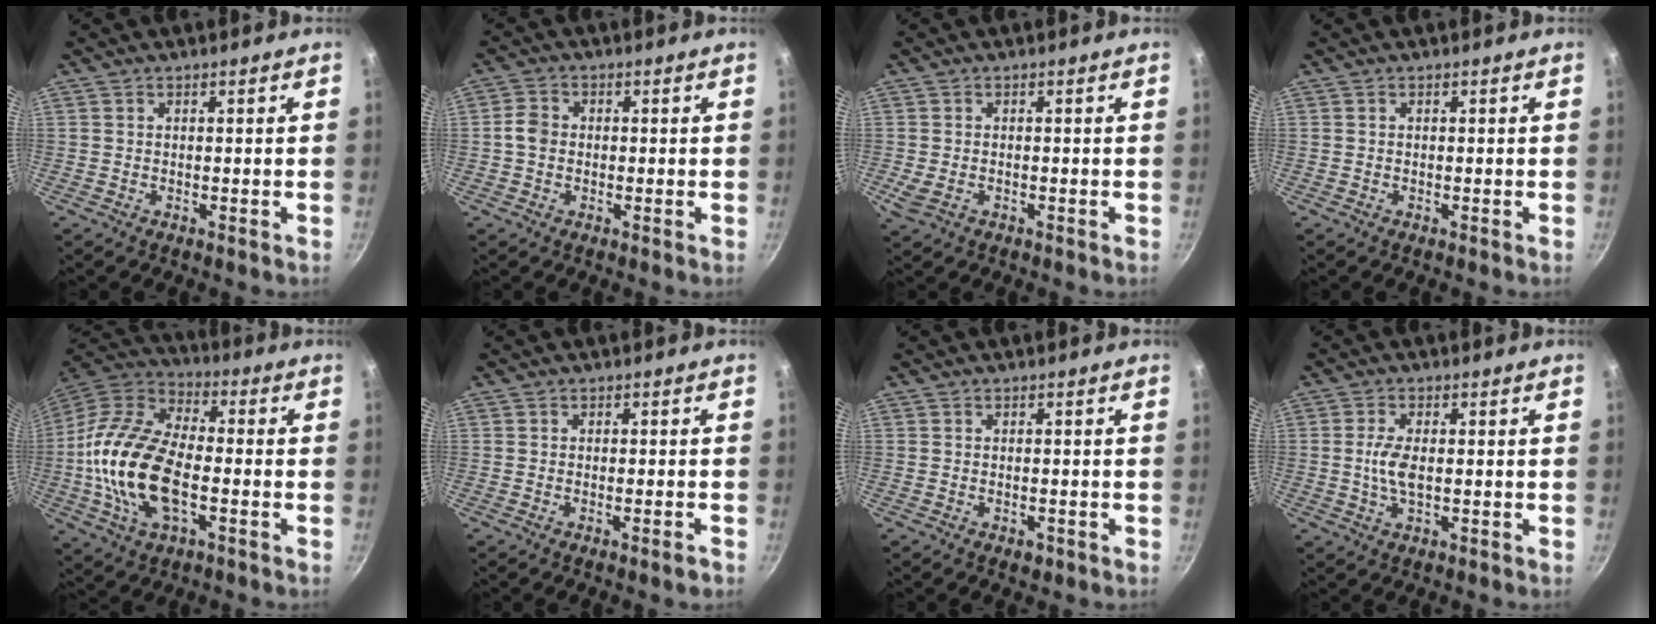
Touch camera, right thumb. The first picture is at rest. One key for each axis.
{"total": 3.3, "fx": -0.3, "fy": 2.7, "fz": 1.9, "tx": -0.030, "ty": 0.010, "tz": -0.012}
{"total": 3.0, "fx": -0.8, "fy": 2.0, "fz": 2.1, "tx": -0.043, "ty": -0.008, "tz": -0.011}
{"total": 0.0}
{"total": 20.7, "fx": -3.3, "fy": 11.0, "fz": 17.1, "tx": -0.328, "ty": 0.030, "tz": -0.074}
{"total": 1.7, "fx": -1.0, "fy": 0.1, "fz": 1.4, "tx": -0.022, "ty": 0.009, "tz": -0.013}
{"total": 1.5, "fx": -0.7, "fy": 0.9, "fz": 1.0, "tx": -0.011, "ty": 0.005, "tz": -0.005}
{"total": 4.6, "fx": -0.1, "fy": 2.0, "fz": 4.2, "tx": -0.093, "ty": 0.001, "tz": -0.005}